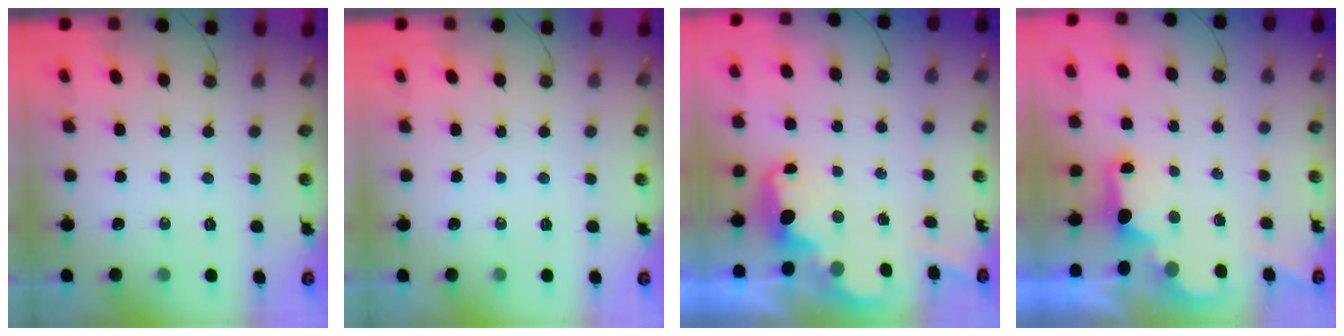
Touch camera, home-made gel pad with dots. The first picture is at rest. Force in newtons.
{"total": 0.0}
{"total": 2.6, "press": 2.6, "slide": 0.5}
{"total": 2.3, "press": 2.2, "slide": 0.7}